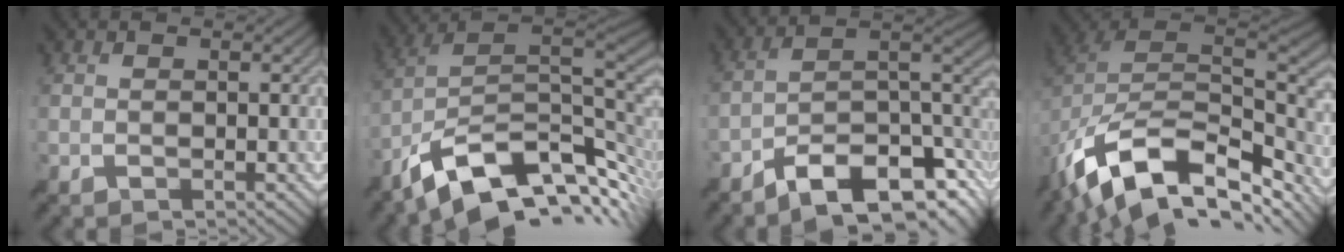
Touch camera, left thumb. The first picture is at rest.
{"total": 14.0, "force": [-5.6, 7.1, 10.7], "torque": [-0.224, -0.004, -0.095]}
{"total": 12.4, "force": [-7.8, 4.3, 8.7], "torque": [-0.142, 0.004, -0.140]}
{"total": 15.5, "force": [-7.5, 9.3, 9.8], "torque": [-0.222, -0.030, -0.120]}